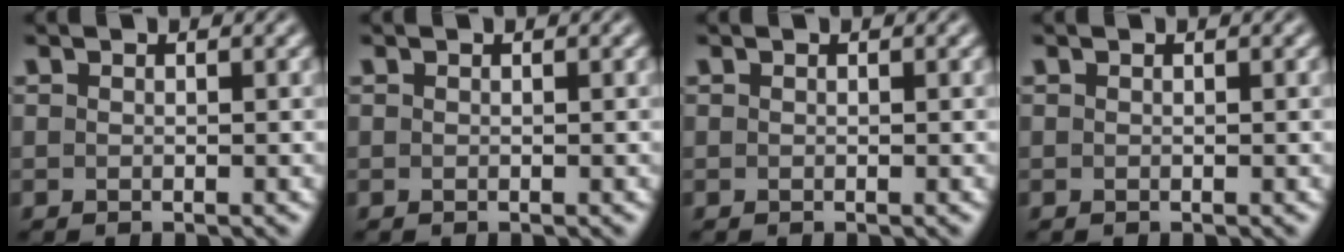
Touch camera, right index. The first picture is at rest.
{"total": 0.0}
{"total": 0.0}
{"total": 0.0}